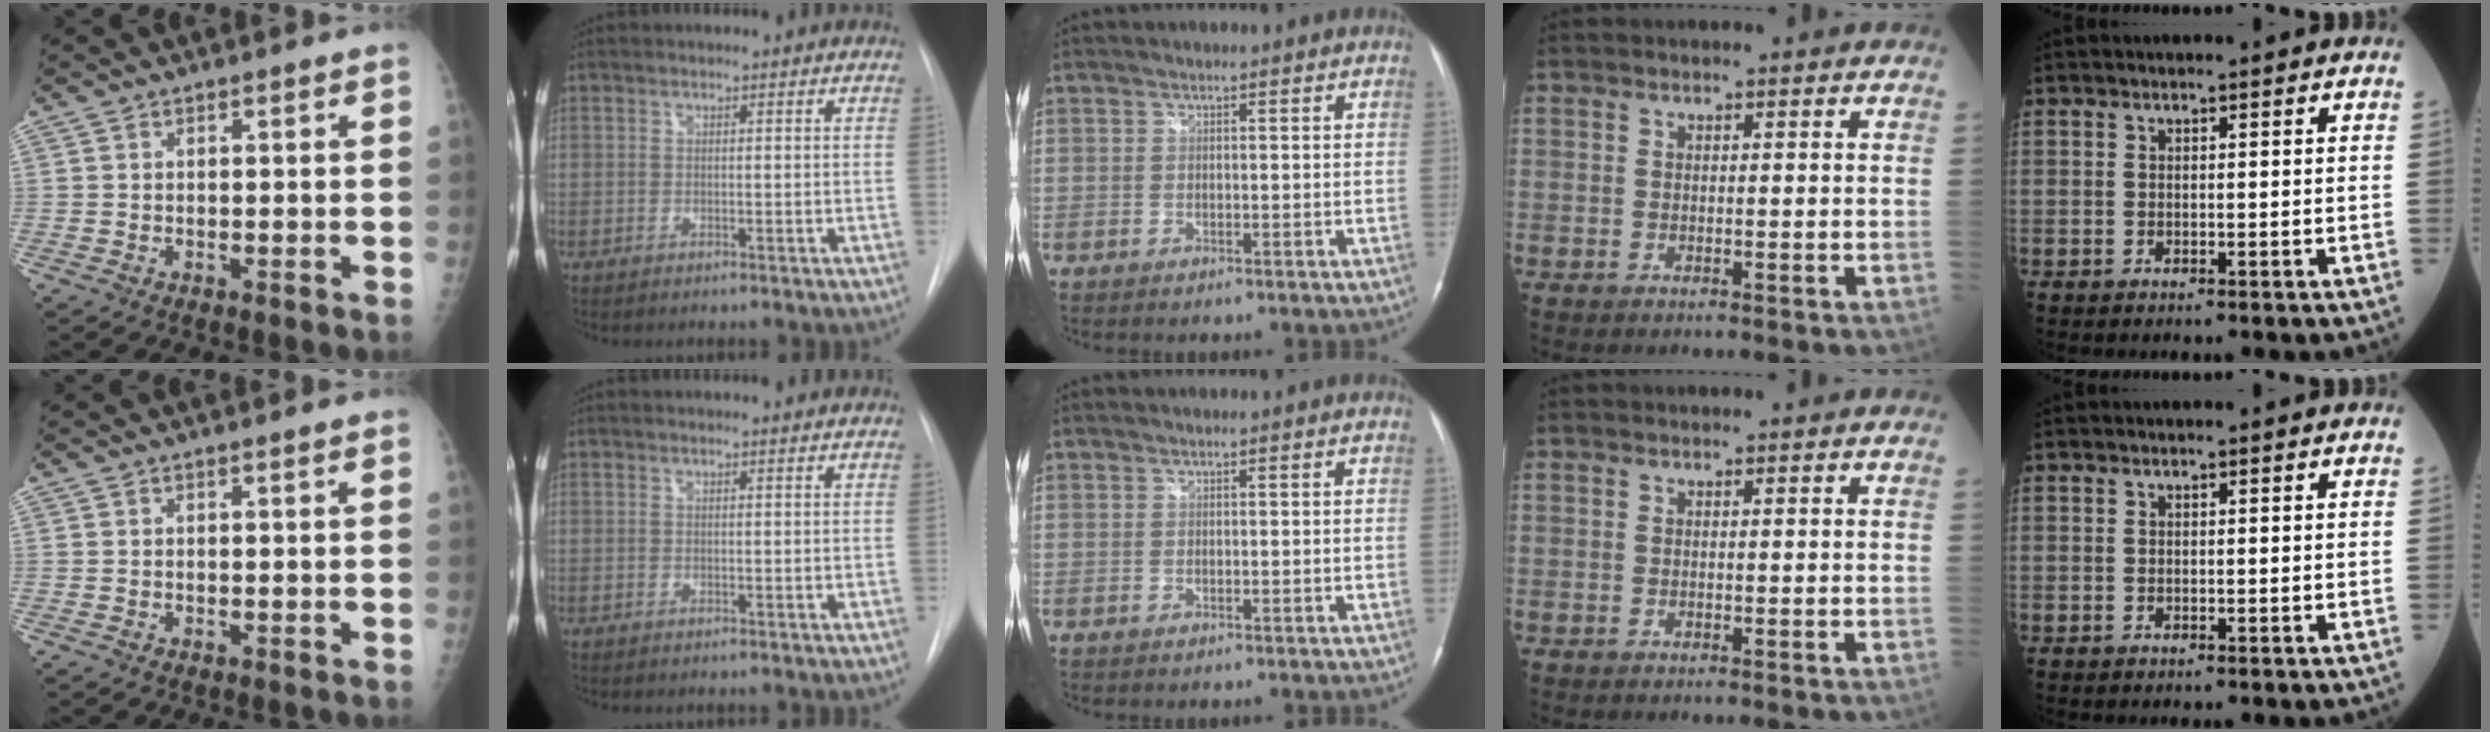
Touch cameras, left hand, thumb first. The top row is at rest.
{"thumb": {"total": 0.9, "force": [0.7, -0.1, 0.5], "torque": [-0.009, 0.001, 0.012]}, "index": {"total": 1.6, "force": [1.6, 0.0, 0.1], "torque": [-0.009, 0.003, 0.015]}}